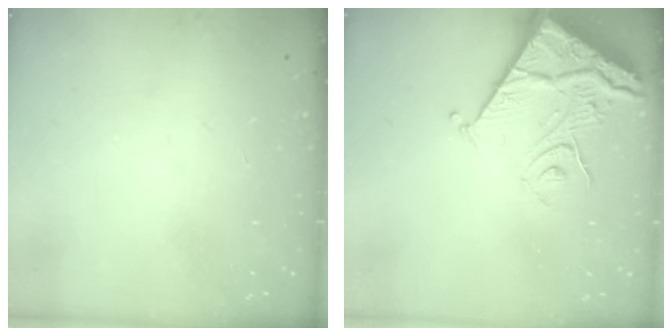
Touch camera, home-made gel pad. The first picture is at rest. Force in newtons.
{"total": 11.3, "press": 11.3, "slide": 1.4}